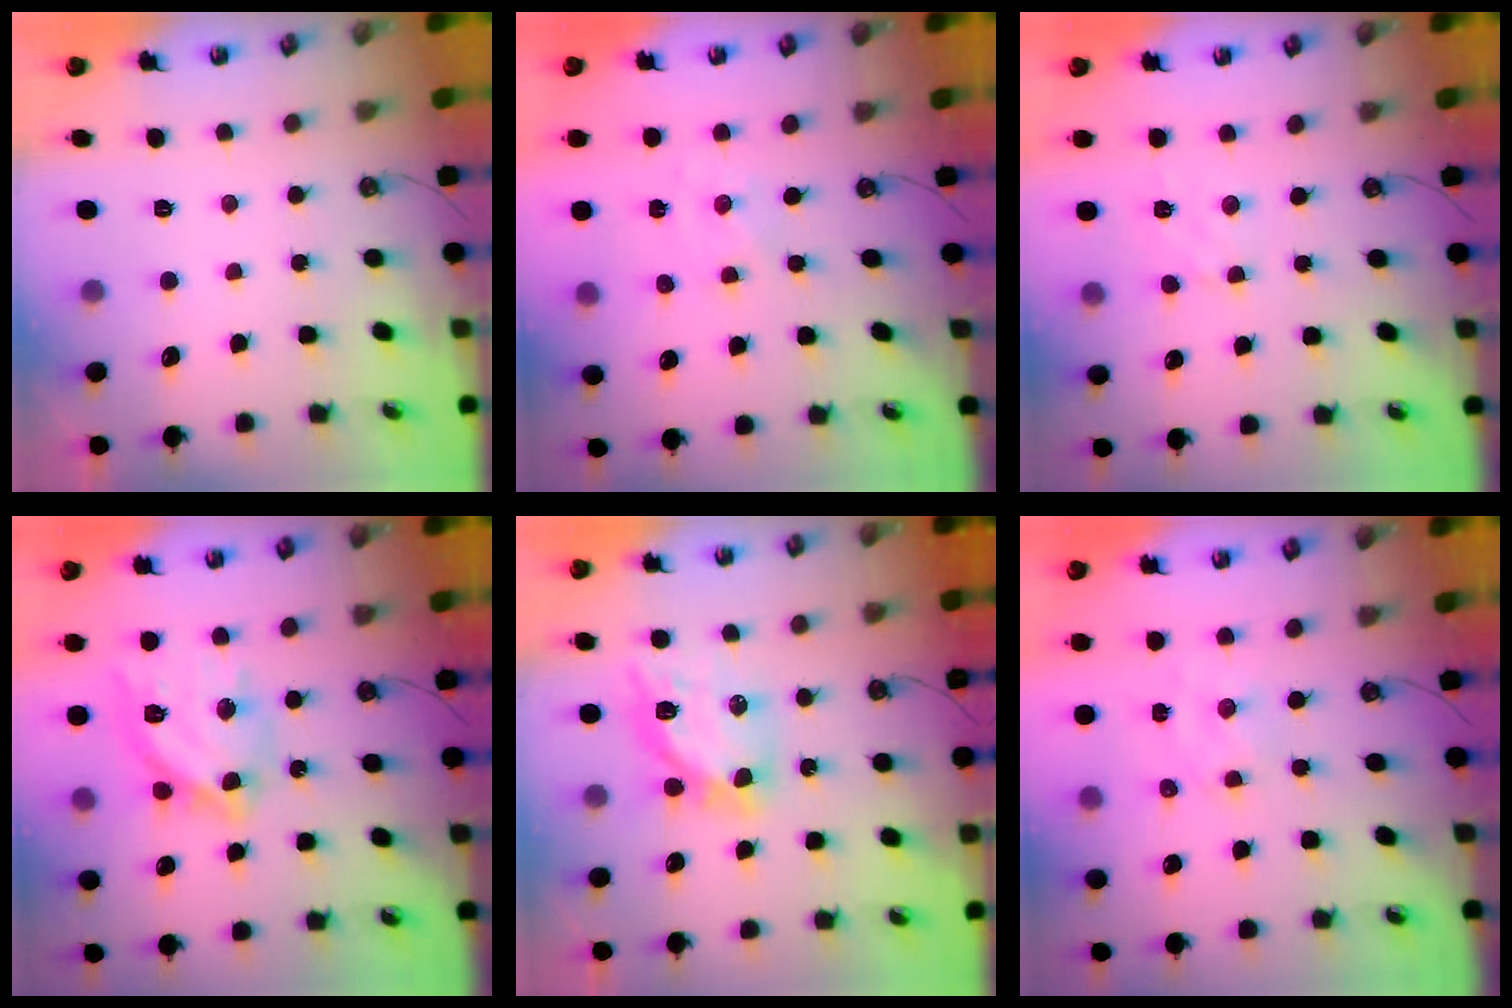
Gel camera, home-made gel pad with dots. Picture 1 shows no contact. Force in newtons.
{"total": 0.0}
{"total": 2.9, "press": 2.9, "slide": 0.5}
{"total": 16.1, "press": 16.1, "slide": 1.5}
{"total": 11.6, "press": 11.5, "slide": 1.3}
{"total": 1.8, "press": 1.7, "slide": 0.4}